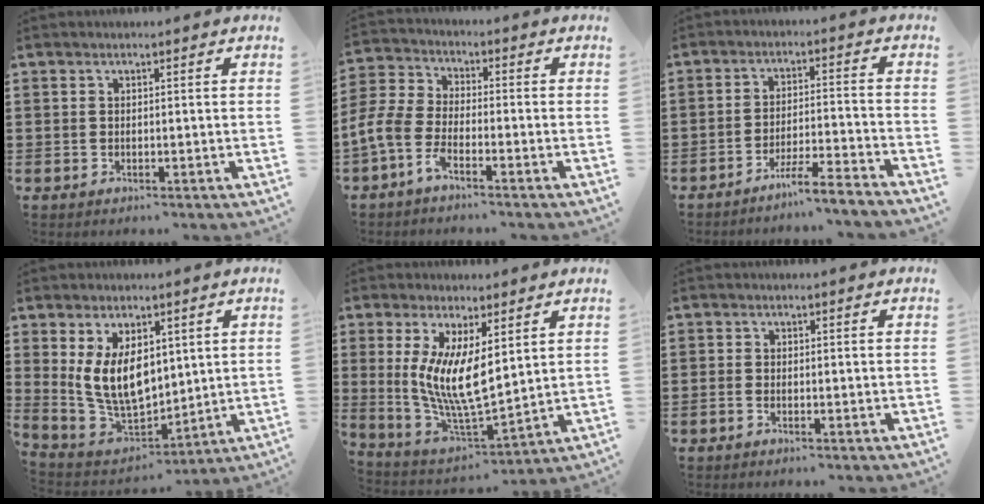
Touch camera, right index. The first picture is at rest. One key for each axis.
{"total": 6.0, "fx": -4.2, "fy": 2.2, "fz": 3.7, "tx": -0.122, "ty": -0.017, "tz": -0.094}
{"total": 5.5, "fx": -4.9, "fy": -0.7, "fz": 2.3, "tx": -0.051, "ty": -0.017, "tz": -0.097}
{"total": 9.8, "fx": 2.7, "fy": 6.1, "fz": 7.2, "tx": -0.167, "ty": -0.004, "tz": 0.048}
{"total": 9.7, "fx": 2.0, "fy": 3.0, "fz": 9.0, "tx": -0.187, "ty": -0.016, "tz": 0.039}
{"total": 0.6, "fx": -0.6, "fy": 0.0, "fz": 0.3, "tx": -0.006, "ty": -0.005, "tz": -0.011}